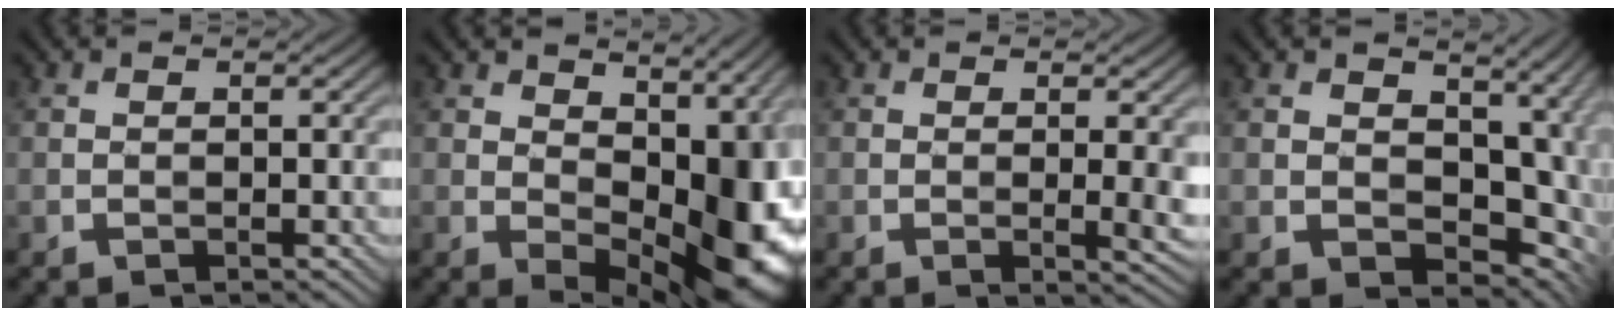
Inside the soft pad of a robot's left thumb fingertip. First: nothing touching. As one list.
[{"total": 14.7, "force": [1.7, 8.3, 12.1], "torque": [-0.139, -0.009, 0.050]}, {"total": 2.8, "force": [0.2, 0.4, 2.8], "torque": [-0.047, -0.004, 0.003]}, {"total": 11.6, "force": [0.4, 7.6, 8.7], "torque": [-0.127, -0.026, 0.020]}]